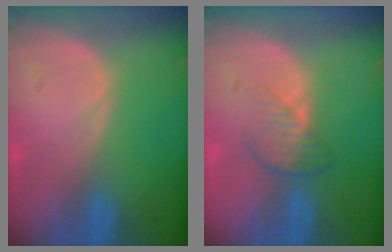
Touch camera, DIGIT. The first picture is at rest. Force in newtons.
{"total": 3.7, "press": 3.3, "slide": 1.8}